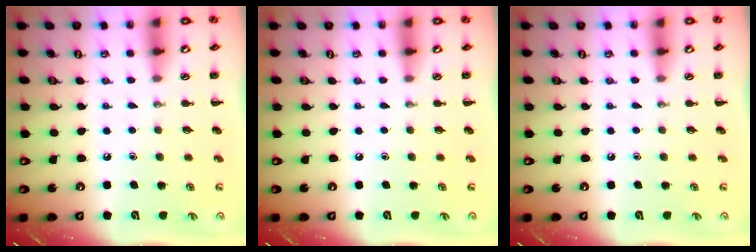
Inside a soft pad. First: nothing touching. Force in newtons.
{"total": 0.0}
{"total": 0.0}